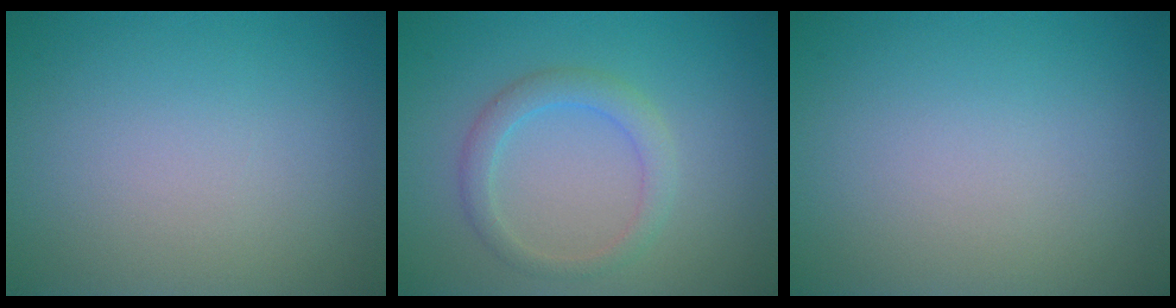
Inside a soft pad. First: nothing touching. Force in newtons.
{"total": 2.4, "press": 2.4, "slide": 0.2}
{"total": 0.0}